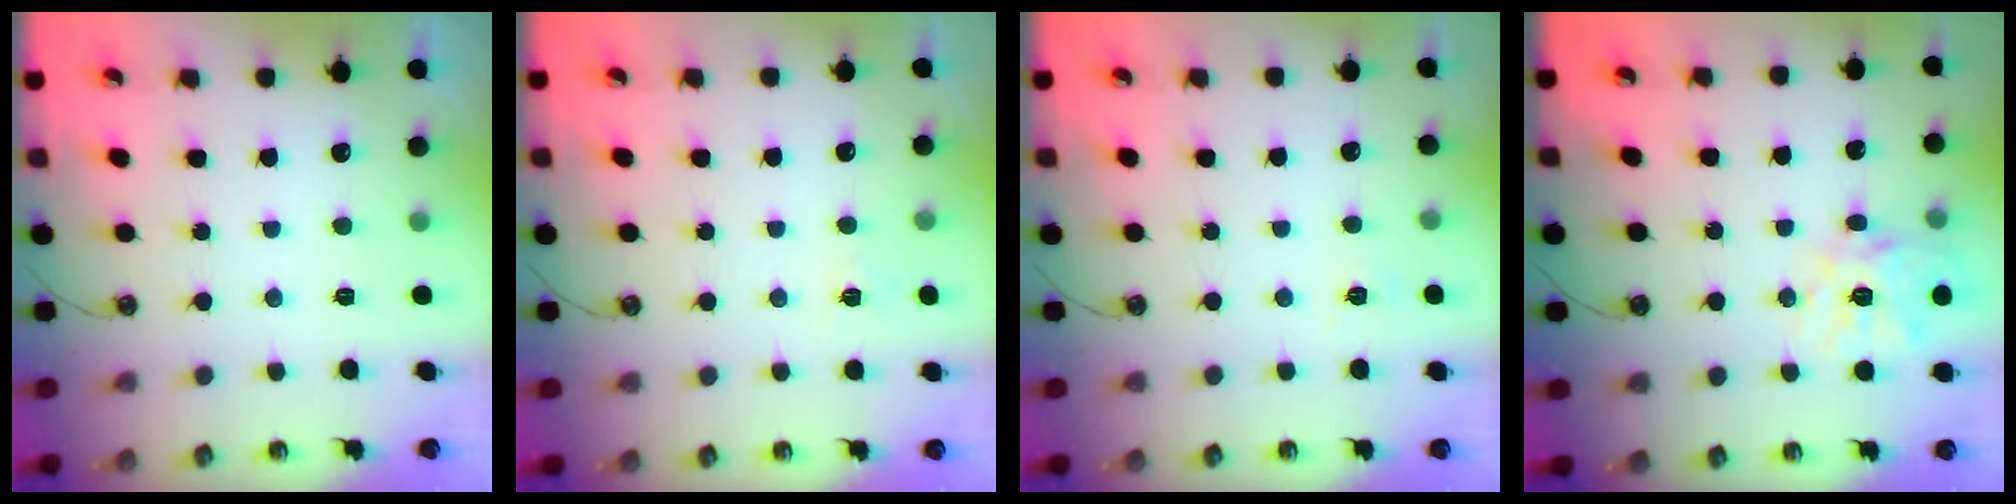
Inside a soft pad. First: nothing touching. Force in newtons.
{"total": 3.9, "press": 3.9, "slide": 0.5}
{"total": 3.8, "press": 3.8, "slide": 0.5}
{"total": 14.2, "press": 14.0, "slide": 1.9}